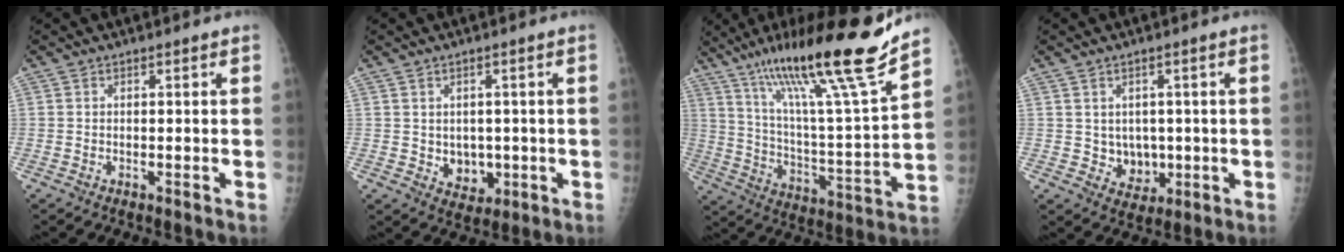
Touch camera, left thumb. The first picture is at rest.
{"total": 5.5, "force": [-0.5, 4.4, 3.2], "torque": [-0.018, -0.004, 0.007]}
{"total": 24.5, "force": [17.3, 1.2, 17.3], "torque": [-0.263, -0.071, 0.295]}
{"total": 5.4, "force": [0.0, 4.6, 2.8], "torque": [-0.013, -0.003, 0.013]}